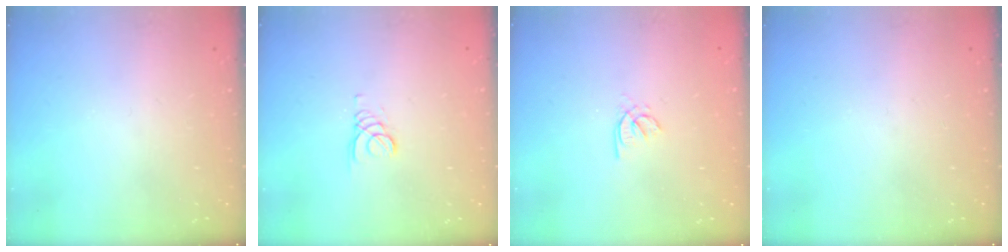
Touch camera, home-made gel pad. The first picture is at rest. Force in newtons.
{"total": 1.2, "press": 1.2, "slide": 0.1}
{"total": 1.7, "press": 1.6, "slide": 0.4}
{"total": 0.0}